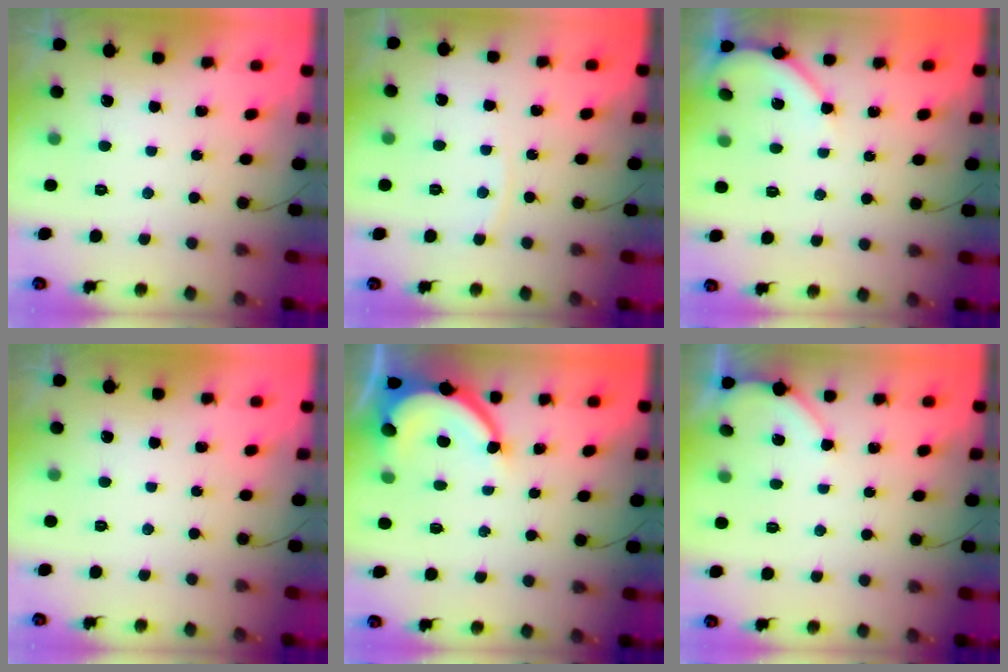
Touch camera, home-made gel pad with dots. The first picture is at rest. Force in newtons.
{"total": 4.3, "press": 4.3, "slide": 0.6}
{"total": 3.9, "press": 3.9, "slide": 0.4}
{"total": 0.0}
{"total": 7.9, "press": 7.8, "slide": 0.8}
{"total": 3.1, "press": 3.1, "slide": 0.2}